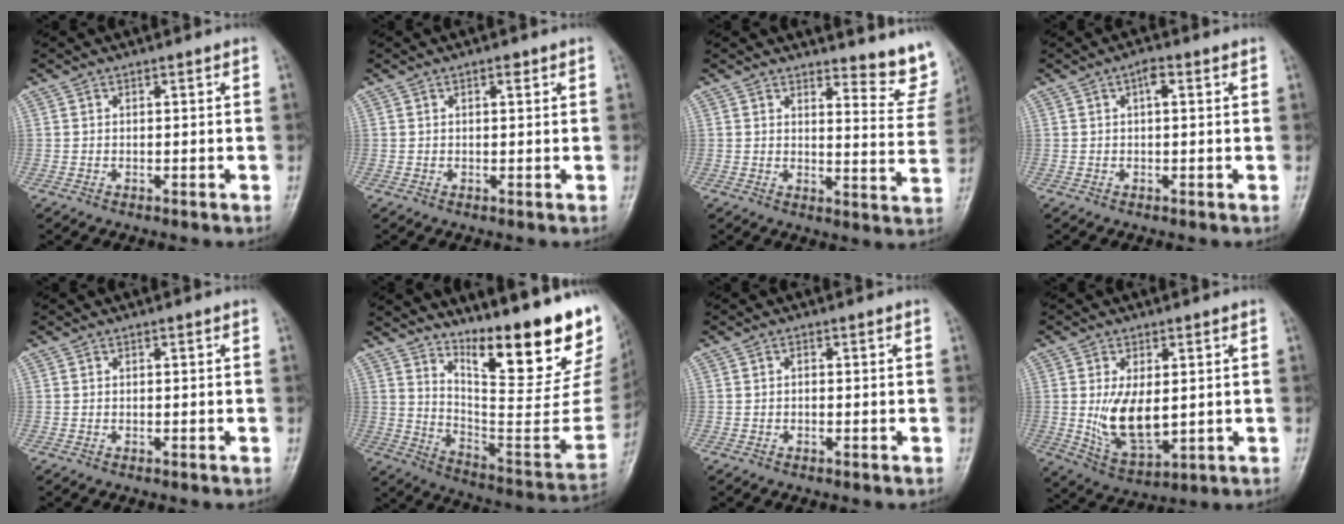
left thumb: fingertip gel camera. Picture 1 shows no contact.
{"total": 1.4, "force": [0.6, 0.6, 1.0], "torque": [-0.013, 0.001, 0.008]}
{"total": 9.9, "force": [9.1, 2.5, 3.2], "torque": [-0.006, -0.093, 0.090]}
{"total": 2.4, "force": [0.8, 0.9, 2.1], "torque": [-0.034, 0.006, 0.010]}
{"total": 0.0}
{"total": 26.4, "force": [17.2, 6.3, 19.1], "torque": [-0.248, -0.107, 0.259]}
{"total": 0.8, "force": [-0.1, 0.5, 0.6], "torque": [-0.008, 0.002, -0.003]}
{"total": 10.3, "force": [0.4, 5.4, 8.8], "torque": [-0.148, -0.019, 0.024]}